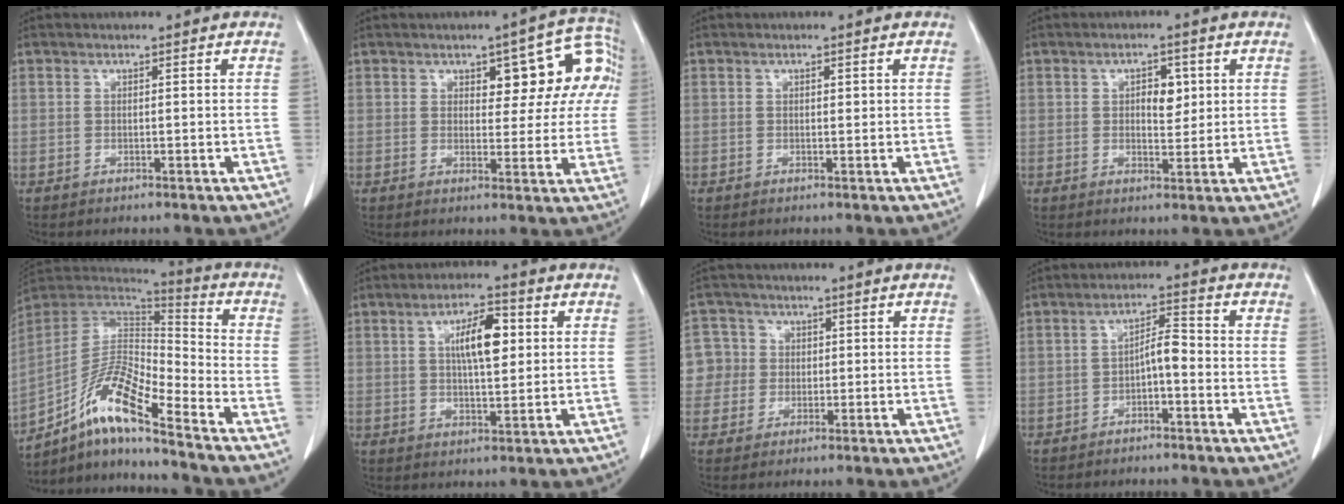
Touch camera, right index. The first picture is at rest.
{"total": 9.6, "force": [3.0, 4.7, 7.8], "torque": [-0.074, 0.034, 0.033]}
{"total": 0.6, "force": [0.3, 0.2, 0.4], "torque": [-0.009, -0.001, 0.004]}
{"total": 3.8, "force": [1.0, 1.9, 3.1], "torque": [-0.047, 0.002, 0.016]}
{"total": 14.3, "force": [-9.4, 1.8, 10.7], "torque": [-0.204, 0.010, -0.172]}
{"total": 7.6, "force": [1.9, 2.3, 7.0], "torque": [-0.123, 0.009, 0.033]}
{"total": 6.2, "force": [0.6, 6.2, 0.1], "torque": [-0.001, 0.024, 0.014]}
{"total": 3.8, "force": [-1.3, 1.1, 3.5], "torque": [-0.060, 0.015, -0.021]}